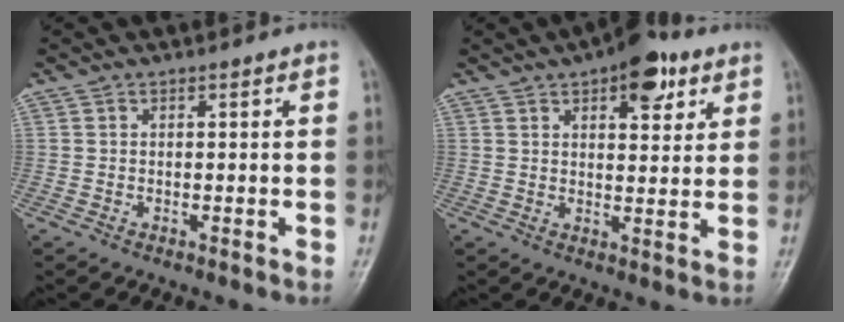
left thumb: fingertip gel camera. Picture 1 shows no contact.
{"total": 10.0, "force": [5.3, 4.6, 7.1], "torque": [-0.069, -0.018, 0.071]}